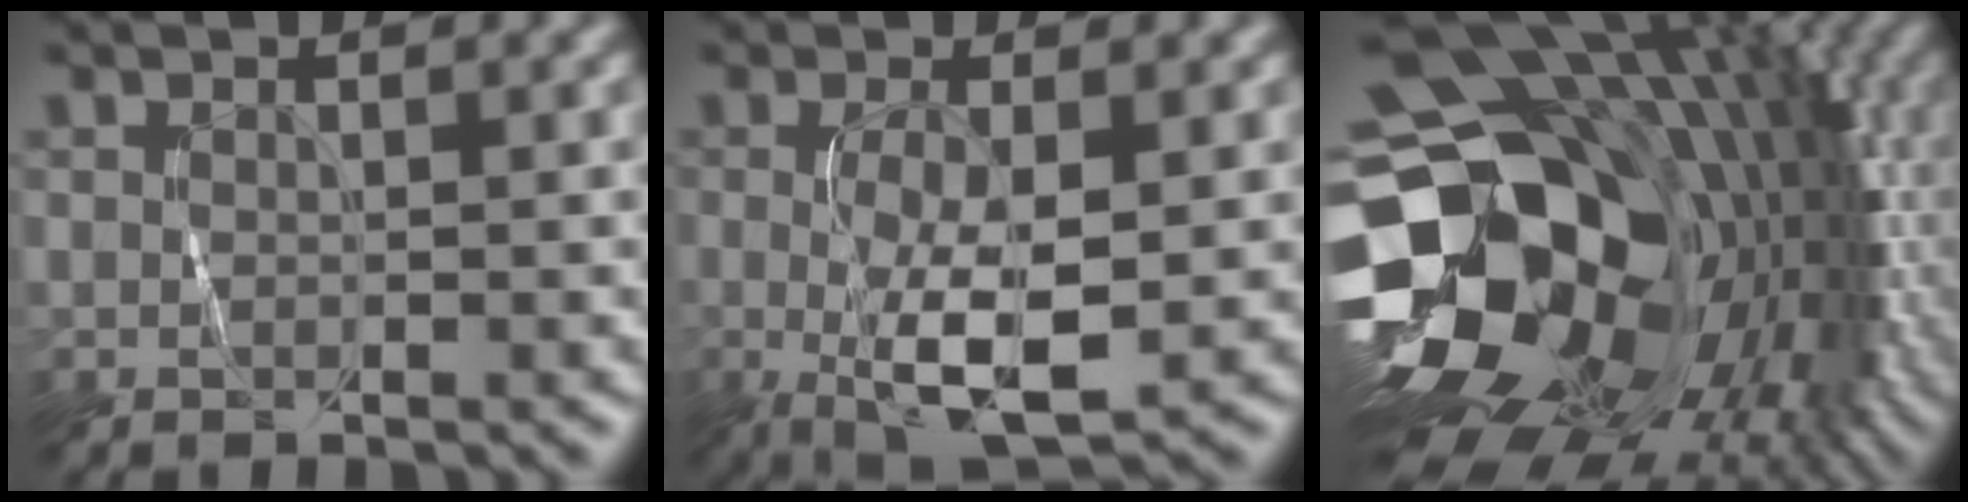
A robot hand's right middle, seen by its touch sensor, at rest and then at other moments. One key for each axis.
{"total": 5.6, "fx": -0.7, "fy": 1.6, "fz": 5.3, "tx": -0.111, "ty": -0.015, "tz": -0.008}
{"total": 20.0, "fx": -2.7, "fy": 14.0, "fz": 14.0, "tx": -0.250, "ty": -0.009, "tz": -0.030}